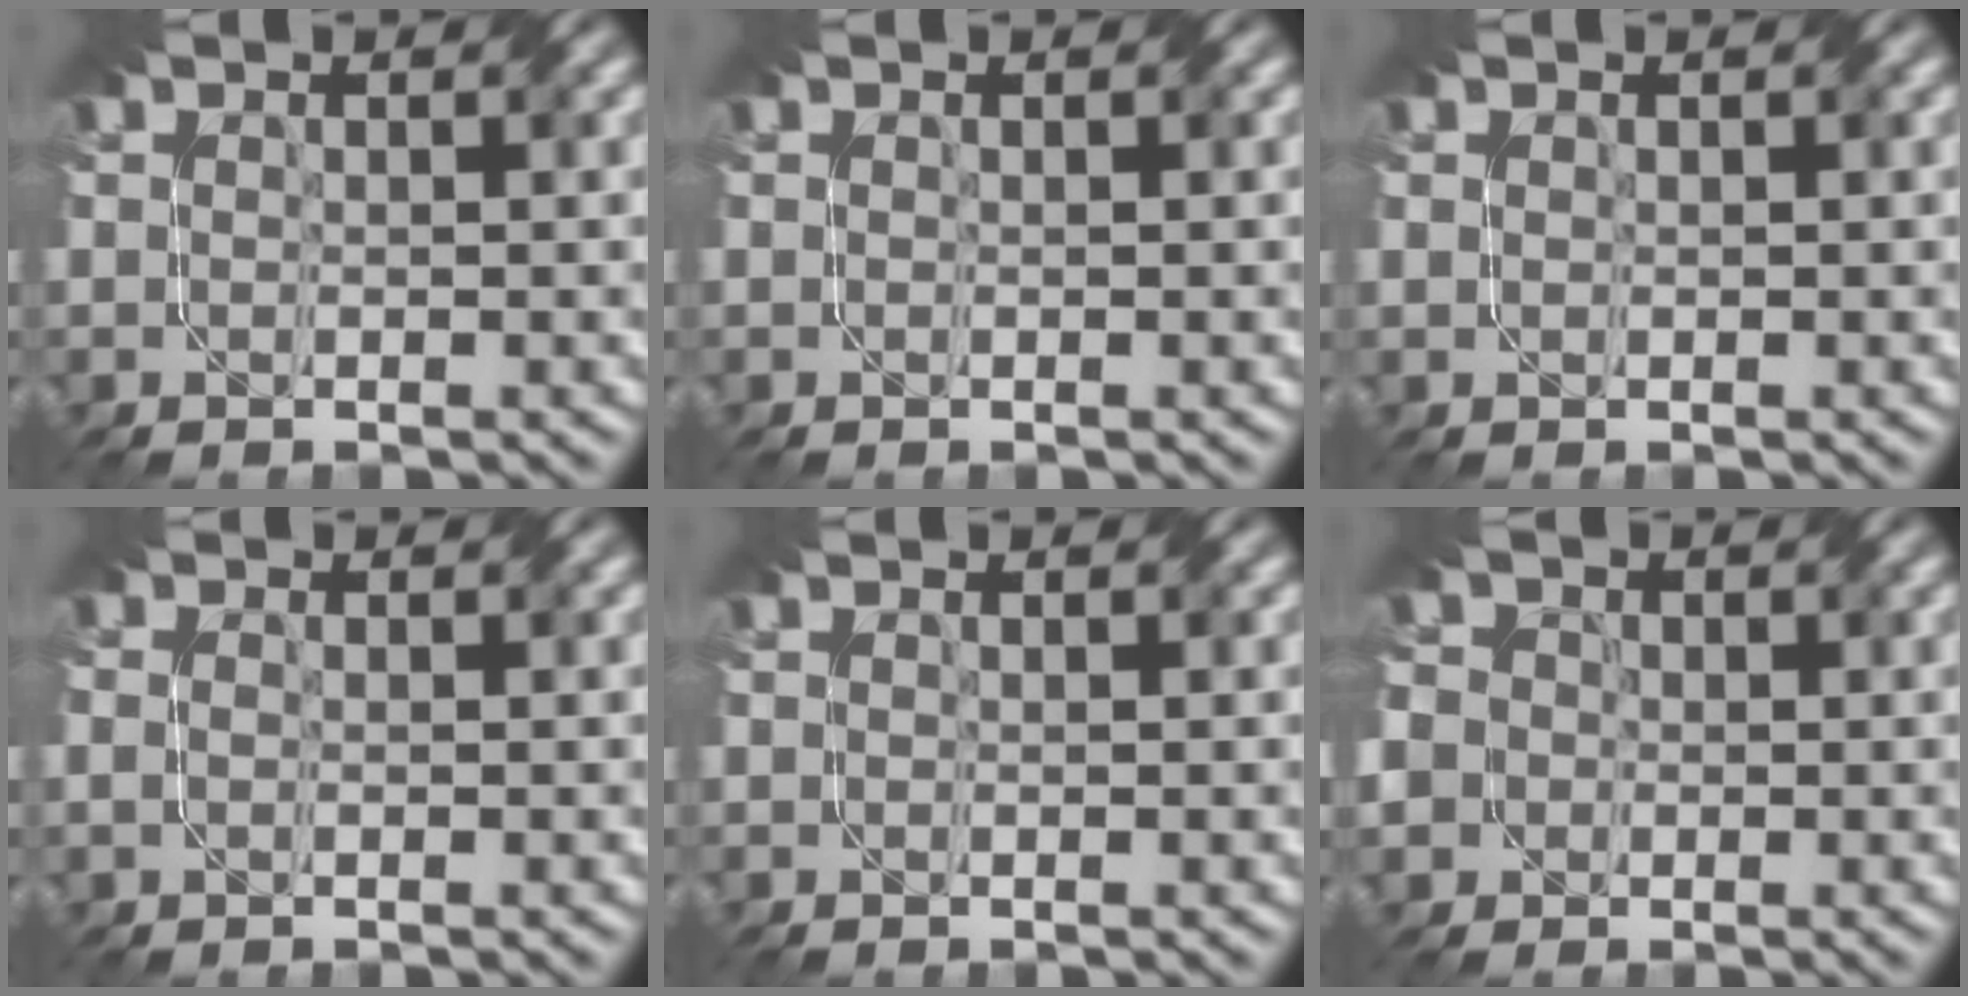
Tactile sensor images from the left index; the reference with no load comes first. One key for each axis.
{"total": 0.0}
{"total": 0.6, "fx": 0.3, "fy": 0.1, "fz": -0.5, "tx": 0.007, "ty": 0.002, "tz": 0.008}
{"total": 1.2, "fx": 0.4, "fy": 0.9, "fz": 0.5, "tx": -0.013, "ty": 0.000, "tz": -0.004}
{"total": 0.0}
{"total": 7.0, "fx": -0.8, "fy": 6.5, "fz": 2.3, "tx": -0.064, "ty": 0.017, "tz": -0.061}